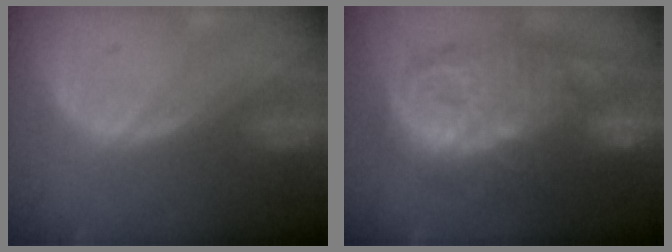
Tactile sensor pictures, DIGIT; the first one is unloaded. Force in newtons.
{"total": 13.8, "press": 13.7, "slide": 1.3}